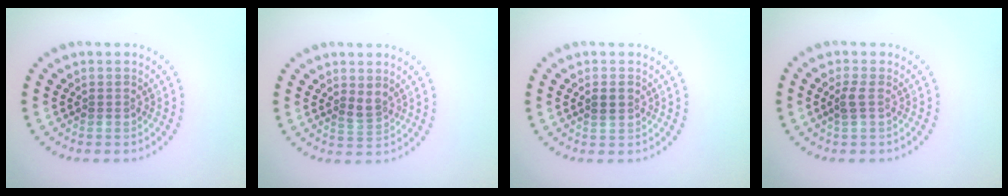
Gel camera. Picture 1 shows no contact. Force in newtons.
{"total": 1.5, "press": 1.2, "slide": 0.9}
{"total": 1.3, "press": 1.3, "slide": 0.3}
{"total": 1.2, "press": 1.0, "slide": 0.6}